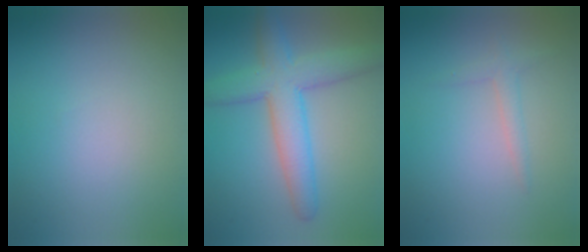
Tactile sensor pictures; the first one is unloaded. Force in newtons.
{"total": 6.2, "press": 6.2, "slide": 0.3}
{"total": 1.4, "press": 1.4, "slide": 0.1}